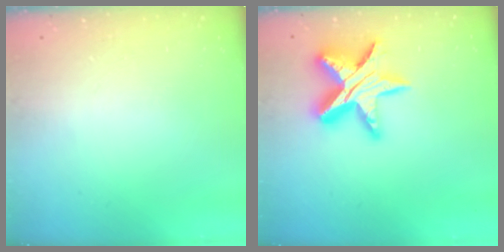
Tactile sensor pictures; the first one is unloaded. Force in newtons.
{"total": 17.3, "press": 17.2, "slide": 1.1}